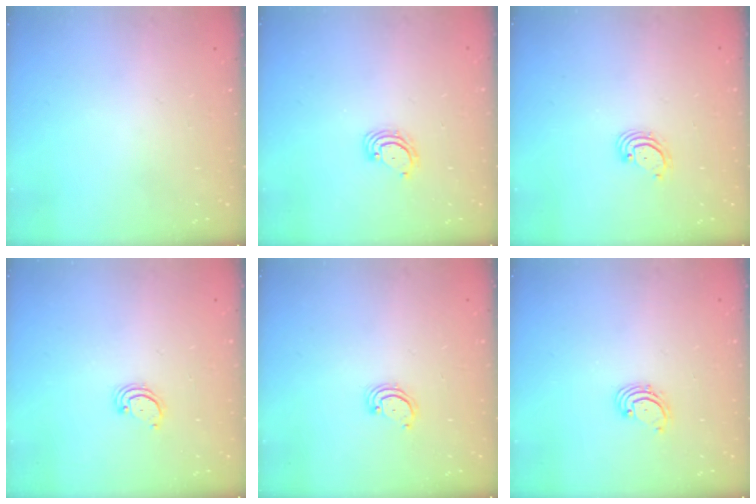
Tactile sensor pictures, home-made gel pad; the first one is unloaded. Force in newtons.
{"total": 4.5, "press": 4.4, "slide": 0.5}
{"total": 3.0, "press": 3.0, "slide": 0.3}
{"total": 2.8, "press": 2.8, "slide": 0.3}
{"total": 2.3, "press": 2.2, "slide": 0.2}
{"total": 1.9, "press": 1.8, "slide": 0.2}